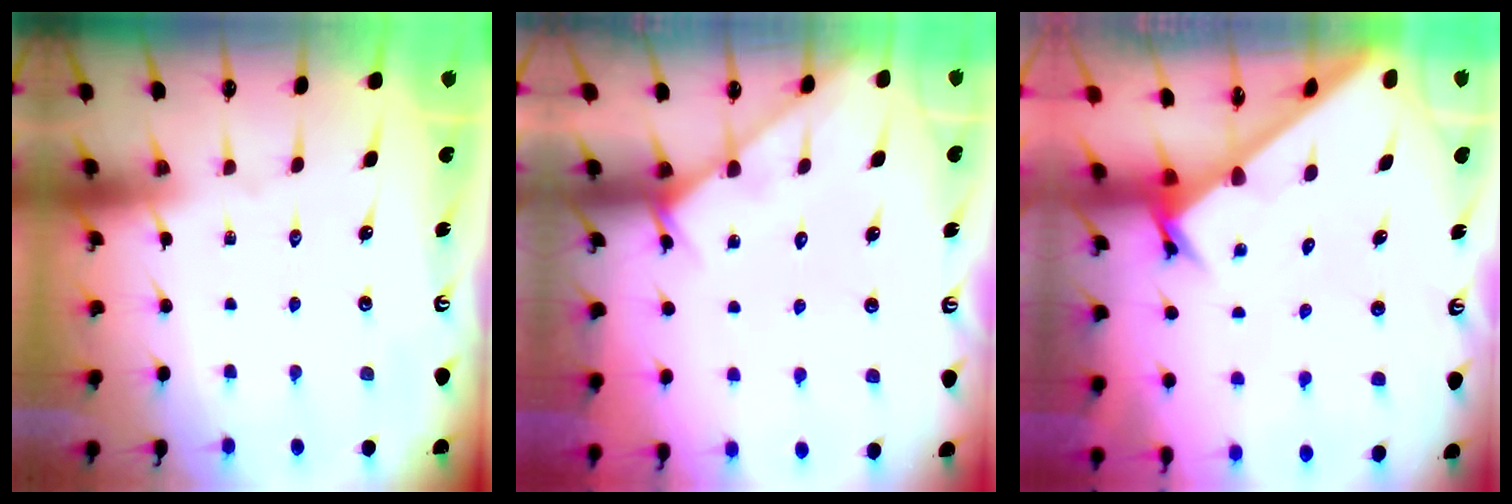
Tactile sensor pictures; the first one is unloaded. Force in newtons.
{"total": 5.4, "press": 5.4, "slide": 0.3}
{"total": 2.7, "press": 2.7, "slide": 0.3}